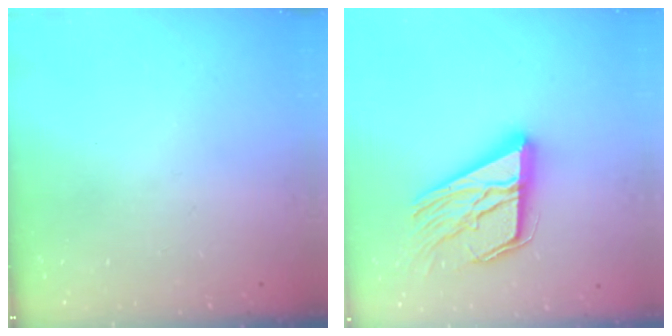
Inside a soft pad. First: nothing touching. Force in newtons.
{"total": 20.2, "press": 20.0, "slide": 2.6}